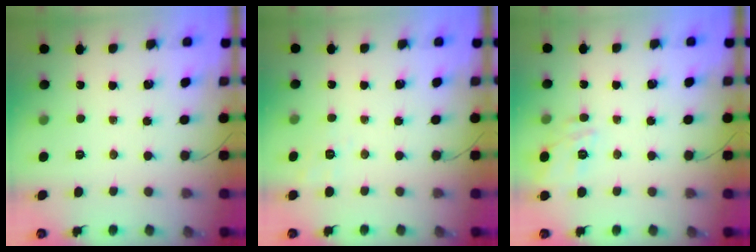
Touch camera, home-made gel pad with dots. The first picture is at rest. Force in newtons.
{"total": 2.8, "press": 2.1, "slide": 1.9}
{"total": 12.6, "press": 12.6, "slide": 0.6}